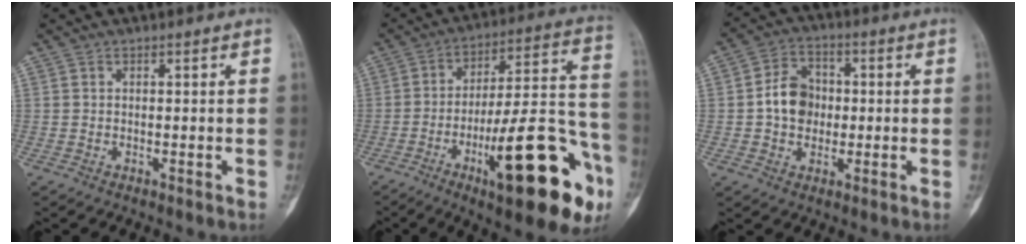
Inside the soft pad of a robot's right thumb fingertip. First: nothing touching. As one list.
[{"total": 26.6, "force": [-11.3, 7.4, 22.8], "torque": [-0.289, 0.063, -0.162]}, {"total": 8.4, "force": [-0.2, 6.7, 4.9], "torque": [-0.058, 0.017, -0.011]}]